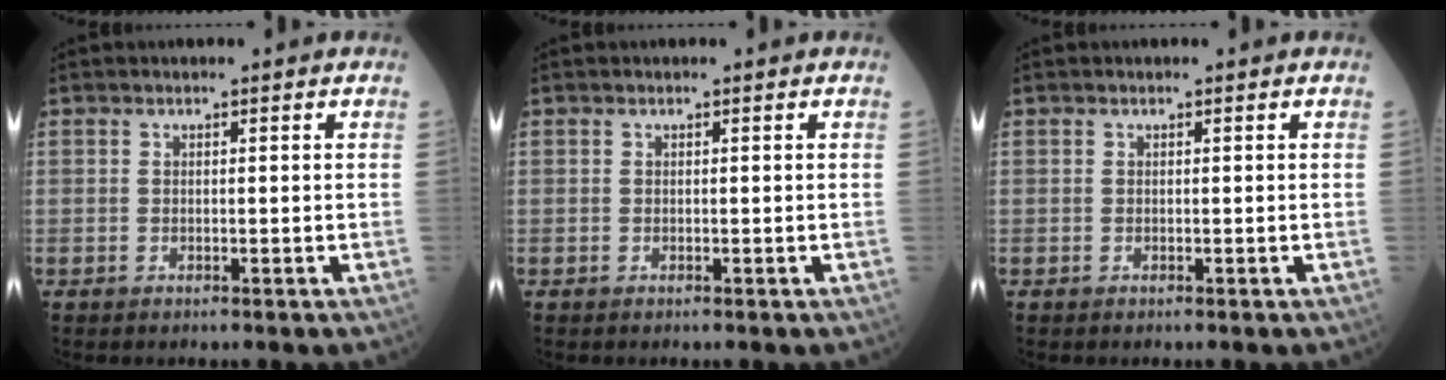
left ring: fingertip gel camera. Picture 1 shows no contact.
{"total": 0.0}
{"total": 0.0}